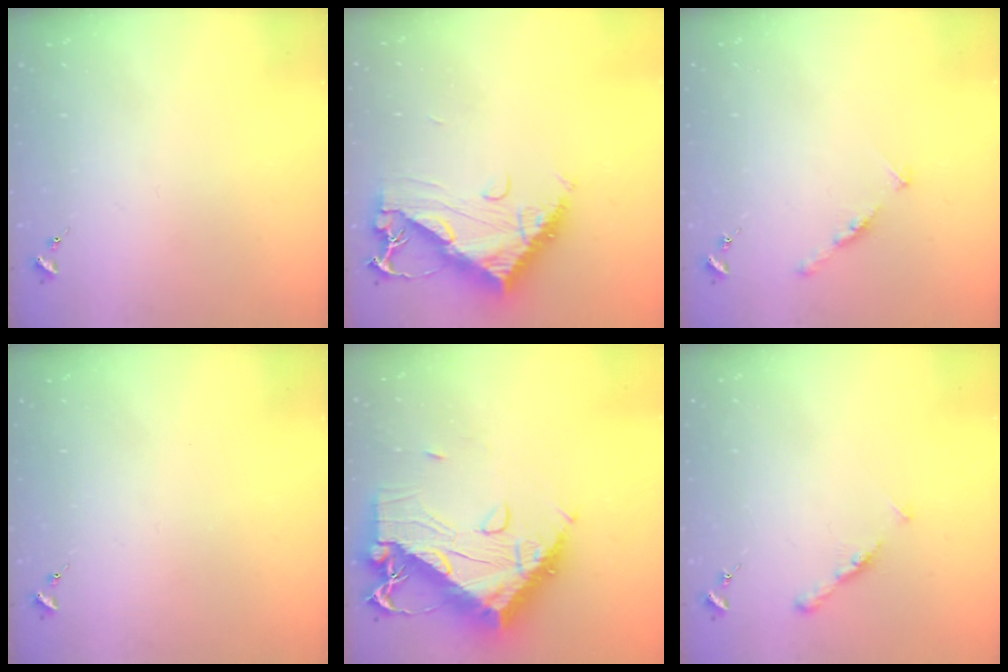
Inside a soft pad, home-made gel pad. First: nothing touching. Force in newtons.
{"total": 11.6, "press": 11.6, "slide": 1.1}
{"total": 4.8, "press": 4.7, "slide": 0.5}
{"total": 0.0}
{"total": 18.2, "press": 18.1, "slide": 1.9}
{"total": 5.3, "press": 5.2, "slide": 0.6}